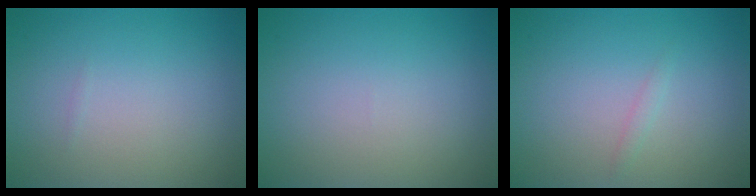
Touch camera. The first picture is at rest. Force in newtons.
{"total": 0.0}
{"total": 0.6, "press": 0.6, "slide": 0.1}